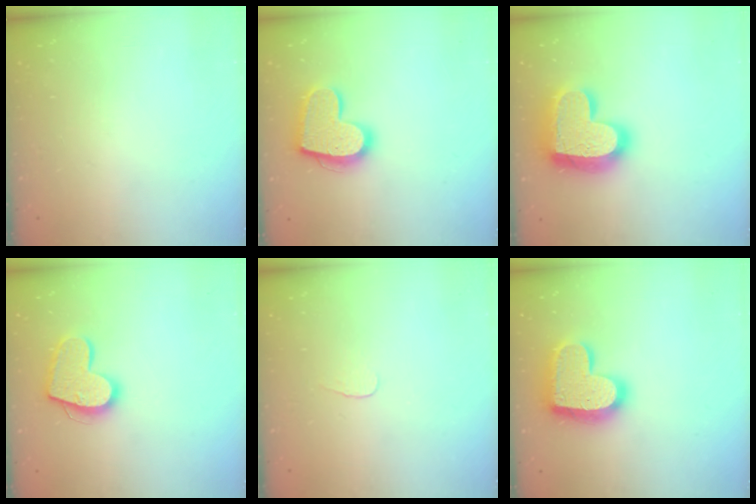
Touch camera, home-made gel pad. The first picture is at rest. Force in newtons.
{"total": 15.8, "press": 15.8, "slide": 1.0}
{"total": 21.5, "press": 21.5, "slide": 1.6}
{"total": 15.3, "press": 15.3, "slide": 1.1}
{"total": 2.8, "press": 2.7, "slide": 0.3}
{"total": 19.0, "press": 19.0, "slide": 1.1}